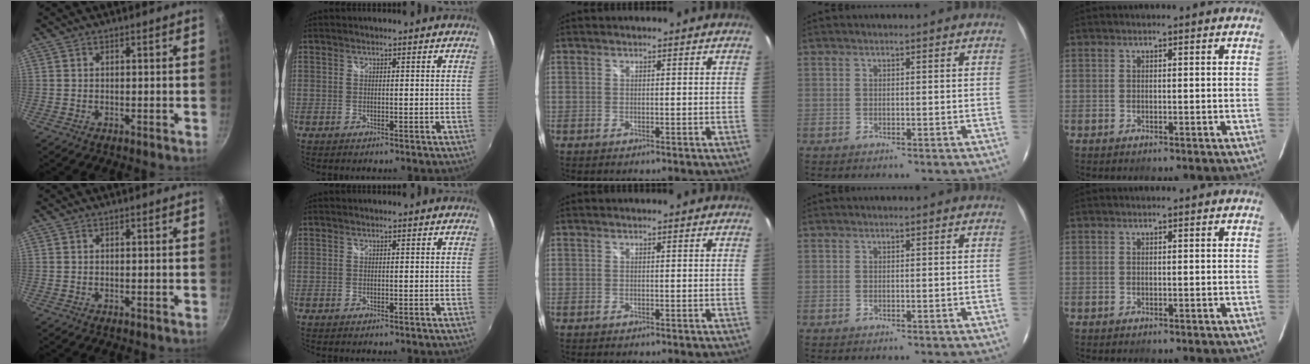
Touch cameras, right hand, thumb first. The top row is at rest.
{}